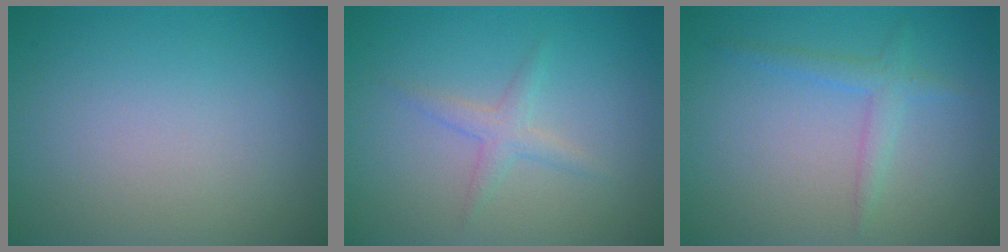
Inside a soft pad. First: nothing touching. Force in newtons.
{"total": 1.7, "press": 1.6, "slide": 0.1}
{"total": 1.9, "press": 1.9, "slide": 0.1}